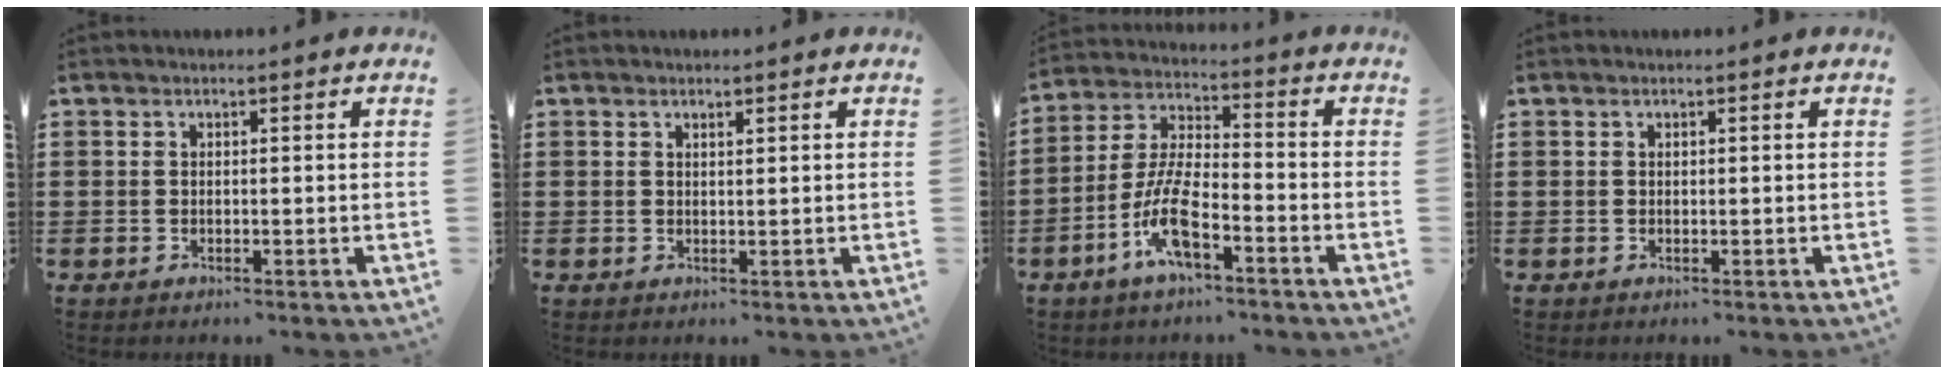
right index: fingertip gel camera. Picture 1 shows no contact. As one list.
[{"total": 0.8, "force": [0.7, 0.2, 0.3], "torque": [-0.007, 0.001, 0.012]}, {"total": 8.8, "force": [-4.5, 2.5, 7.1], "torque": [-0.166, -0.007, -0.086]}, {"total": 0.0}]